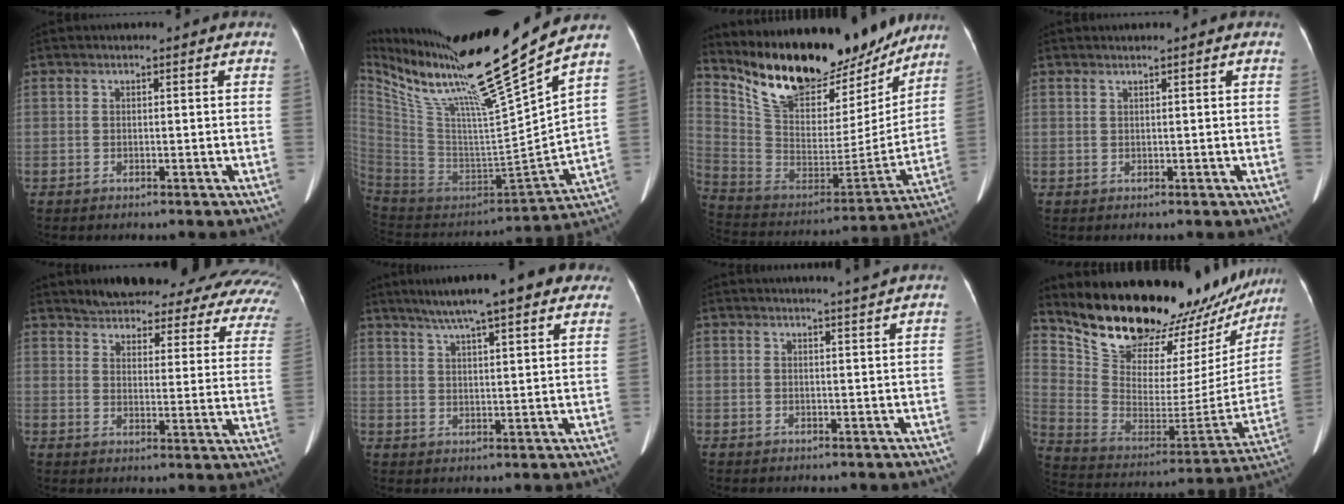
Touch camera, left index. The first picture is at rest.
{"total": 25.8, "force": [19.2, -1.2, 17.2], "torque": [-0.293, -0.034, 0.337]}
{"total": 25.1, "force": [21.0, 8.4, 10.9], "torque": [-0.196, -0.026, 0.328]}
{"total": 0.6, "force": [0.5, -0.2, 0.3], "torque": [-0.014, -0.001, 0.016]}
{"total": 22.6, "force": [18.5, 6.8, 11.1], "torque": [-0.140, -0.019, 0.205]}
{"total": 15.7, "force": [12.4, 2.4, 9.3], "torque": [-0.144, 0.034, 0.167]}
{"total": 3.6, "force": [3.2, -1.2, 1.2], "torque": [-0.017, -0.006, 0.039]}
{"total": 30.0, "force": [26.6, 8.4, 10.9], "torque": [-0.190, -0.091, 0.371]}